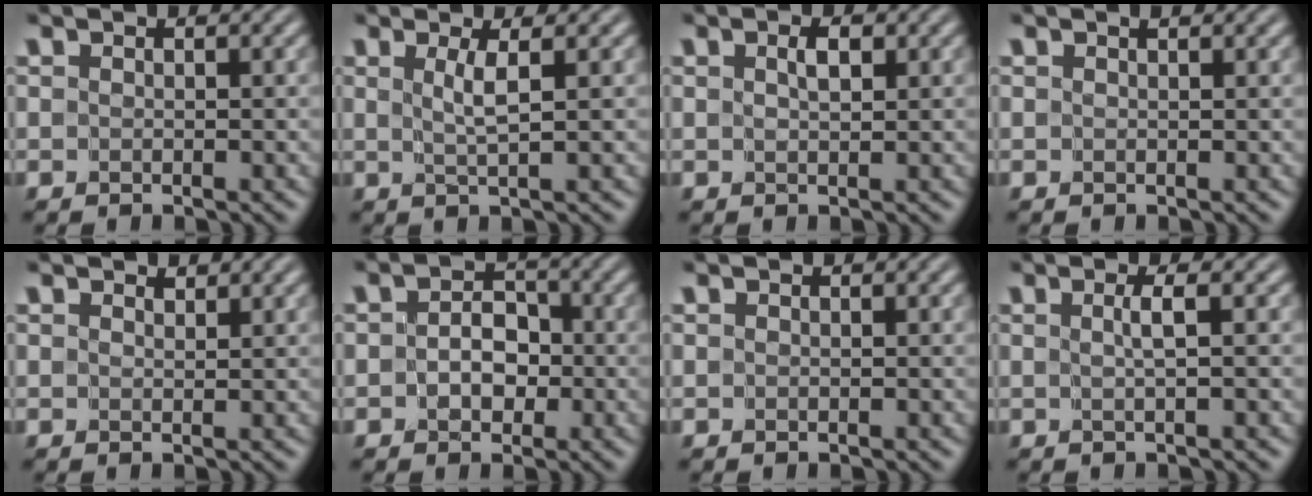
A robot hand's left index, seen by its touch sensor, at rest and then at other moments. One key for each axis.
{"total": 1.9, "fx": 0.5, "fy": 0.1, "fz": 1.8, "tx": -0.030, "ty": -0.004, "tz": 0.008}
{"total": 1.2, "fx": 0.6, "fy": 0.4, "fz": 1.0, "tx": -0.016, "ty": -0.001, "tz": 0.012}
{"total": 1.1, "fx": 0.8, "fy": 0.1, "fz": 0.8, "tx": -0.009, "ty": -0.003, "tz": 0.009}
{"total": 0.9, "fx": 0.8, "fy": 0.2, "fz": 0.1, "tx": -0.002, "ty": -0.005, "tz": 0.016}
{"total": 2.8, "fx": -0.5, "fy": 2.1, "fz": 1.7, "tx": -0.023, "ty": -0.002, "tz": -0.016}
{"total": 0.0}
{"total": 1.3, "fx": 0.1, "fy": 0.0, "fz": 1.3, "tx": -0.022, "ty": 0.002, "tz": -0.001}